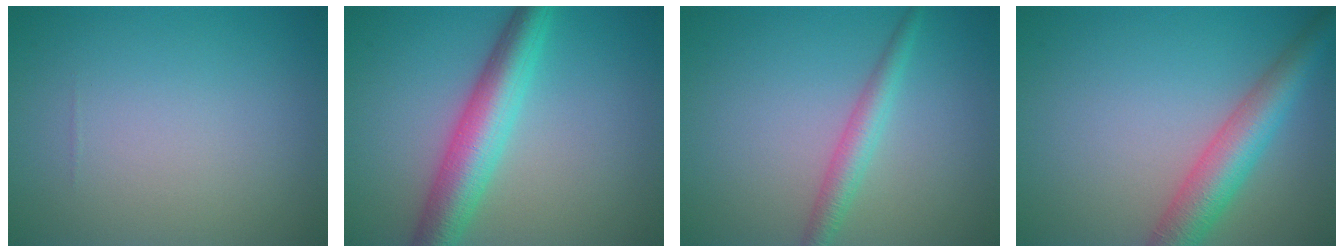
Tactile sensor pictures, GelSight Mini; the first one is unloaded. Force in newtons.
{"total": 6.1, "press": 6.1, "slide": 0.2}
{"total": 2.5, "press": 2.5, "slide": 0.1}
{"total": 5.4, "press": 5.4, "slide": 0.2}